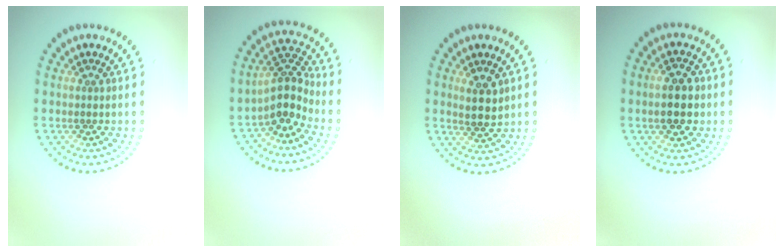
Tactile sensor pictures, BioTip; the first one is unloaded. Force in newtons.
{"total": 3.7, "press": 2.8, "slide": 2.4}
{"total": 2.6, "press": 2.4, "slide": 1.1}
{"total": 4.4, "press": 4.4, "slide": 0.2}